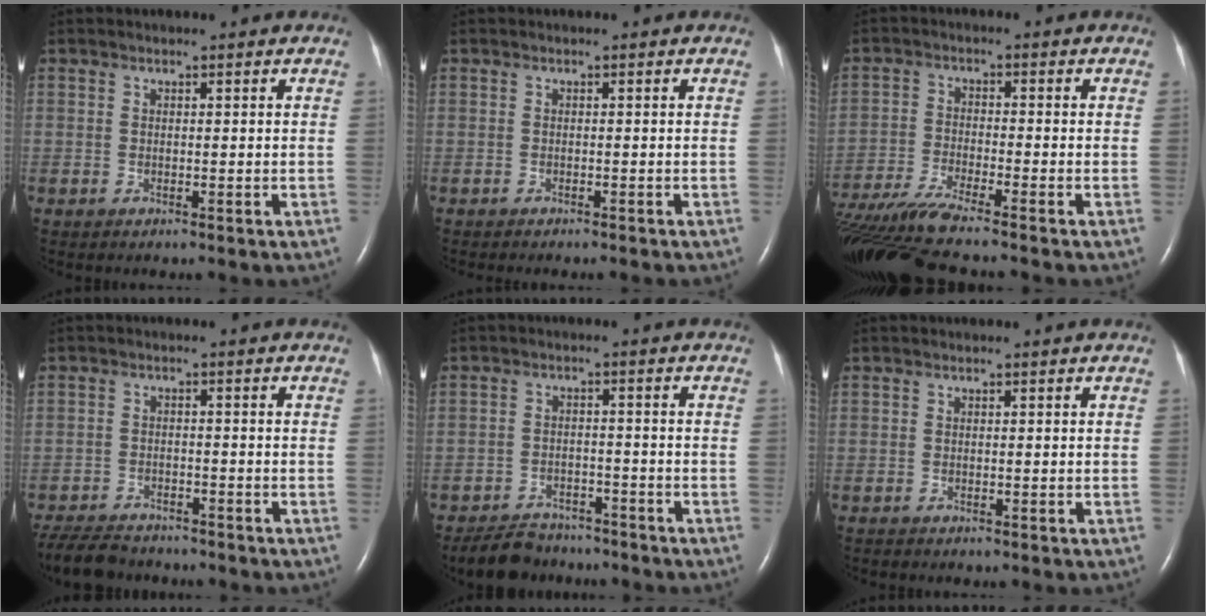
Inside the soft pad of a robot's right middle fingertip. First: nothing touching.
{"total": 3.0, "force": [-2.7, 0.3, 1.4], "torque": [-0.019, -0.003, -0.030]}
{"total": 10.8, "force": [-9.5, -1.2, 5.0], "torque": [-0.093, -0.026, -0.168]}
{"total": 8.3, "force": [-7.6, 2.3, 2.5], "torque": [-0.047, -0.014, -0.121]}
{"total": 6.7, "force": [-6.0, 2.8, 1.3], "torque": [-0.029, -0.007, -0.097]}
{"total": 0.0}